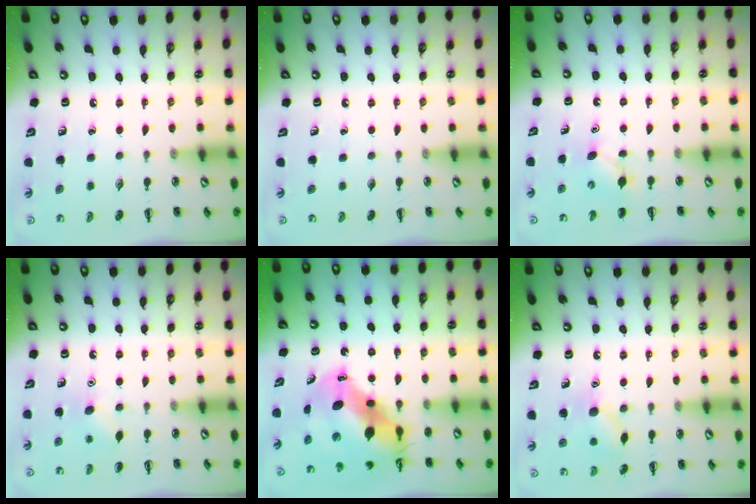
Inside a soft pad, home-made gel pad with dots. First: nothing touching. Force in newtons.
{"total": 0.0}
{"total": 3.3, "press": 3.2, "slide": 0.9}
{"total": 5.6, "press": 5.4, "slide": 1.7}
{"total": 12.1, "press": 11.5, "slide": 3.7}
{"total": 9.8, "press": 9.7, "slide": 0.9}